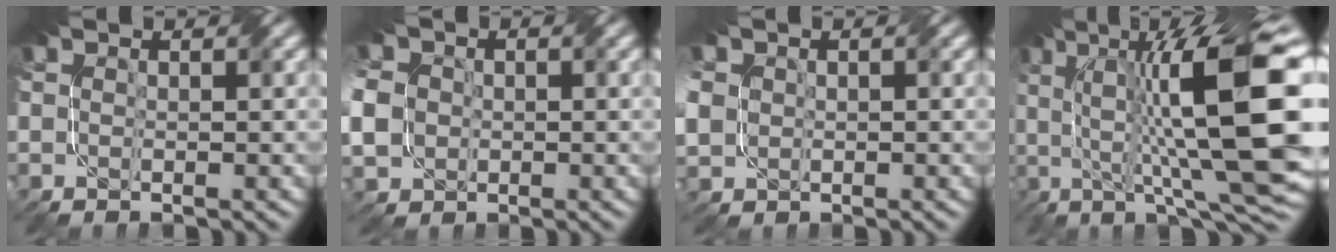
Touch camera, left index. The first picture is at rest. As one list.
[{"total": 6.0, "force": [-0.6, 5.2, 2.9], "torque": [-0.087, 0.004, -0.023]}, {"total": 4.3, "force": [0.3, 3.7, 2.1], "torque": [-0.070, 0.013, 0.007]}, {"total": 14.7, "force": [2.9, 3.6, 14.0], "torque": [-0.210, 0.009, 0.043]}]